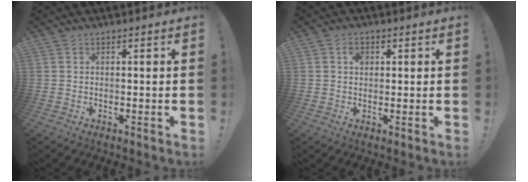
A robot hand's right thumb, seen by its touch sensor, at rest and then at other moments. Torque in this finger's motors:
{"motor_torque": [0.45, 0.54, 0.20, -0.29, -0.01]}